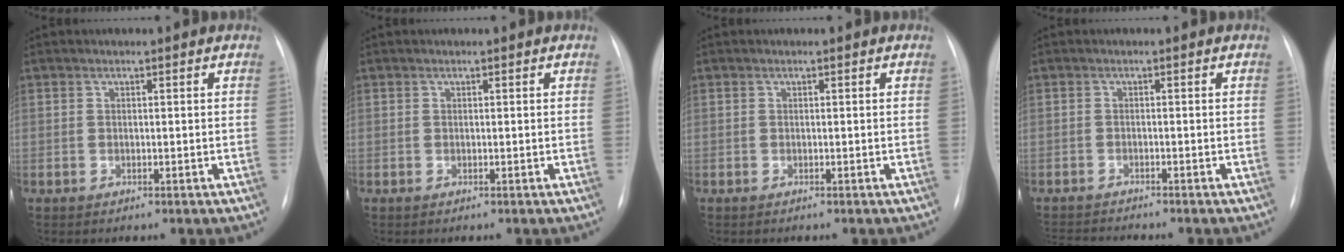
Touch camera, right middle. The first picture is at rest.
{"total": 0.0}
{"total": 0.0}
{"total": 4.2, "force": [-4.1, -0.6, 0.8], "torque": [-0.012, -0.016, -0.067]}